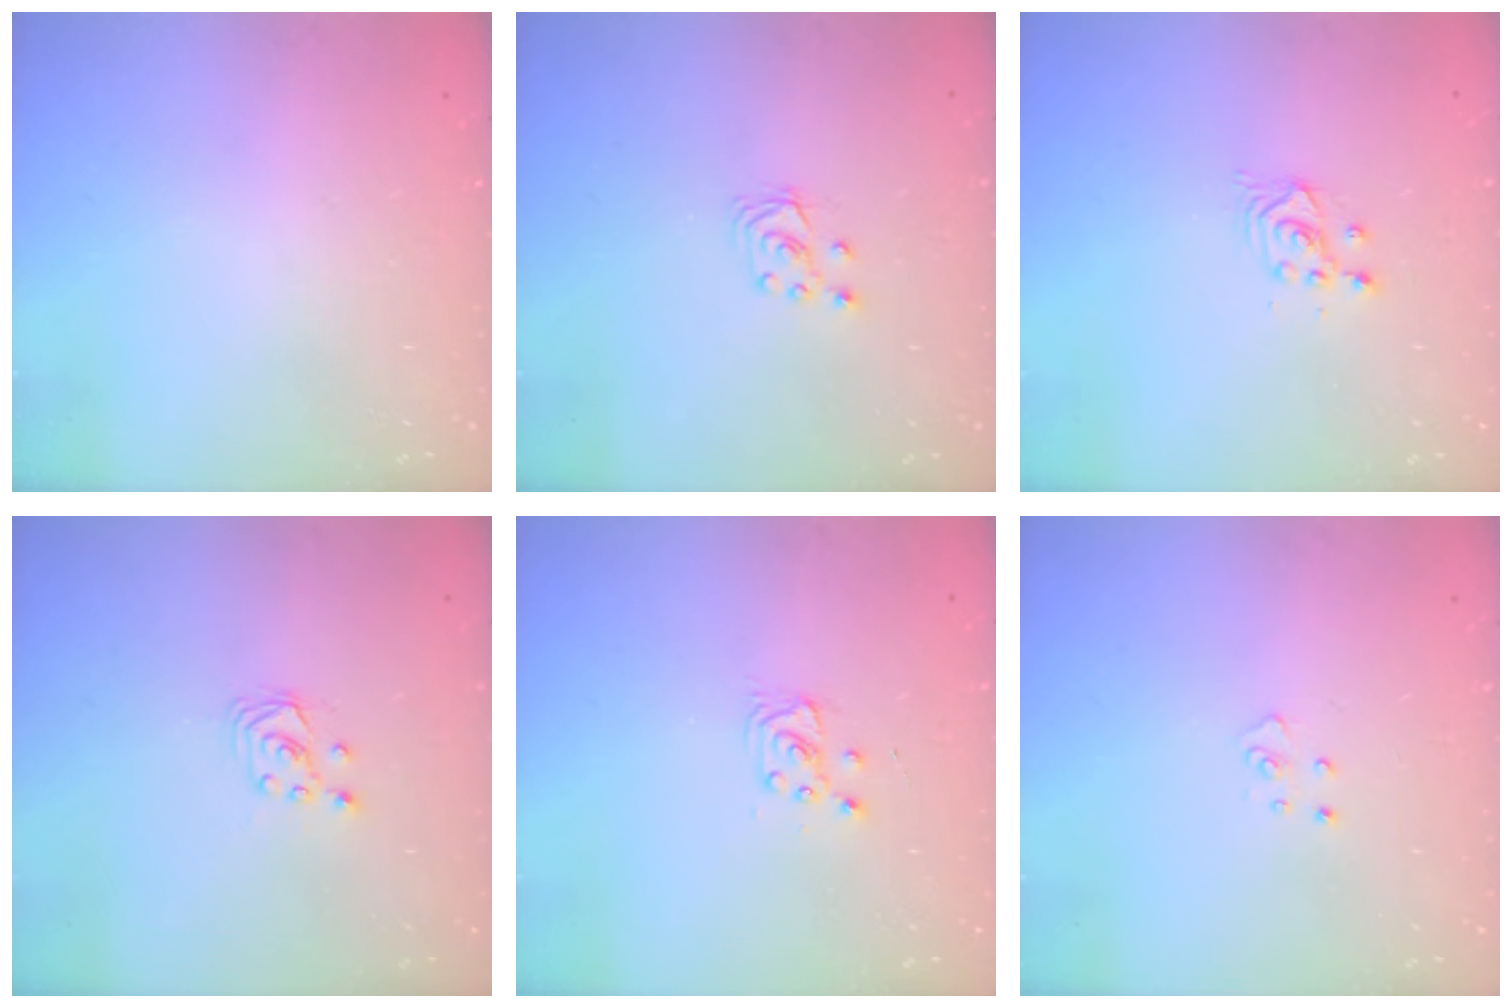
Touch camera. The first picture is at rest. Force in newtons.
{"total": 3.5, "press": 3.5, "slide": 0.4}
{"total": 2.4, "press": 2.4, "slide": 0.2}
{"total": 2.6, "press": 2.6, "slide": 0.3}
{"total": 3.6, "press": 3.6, "slide": 0.4}
{"total": 3.4, "press": 3.4, "slide": 0.3}